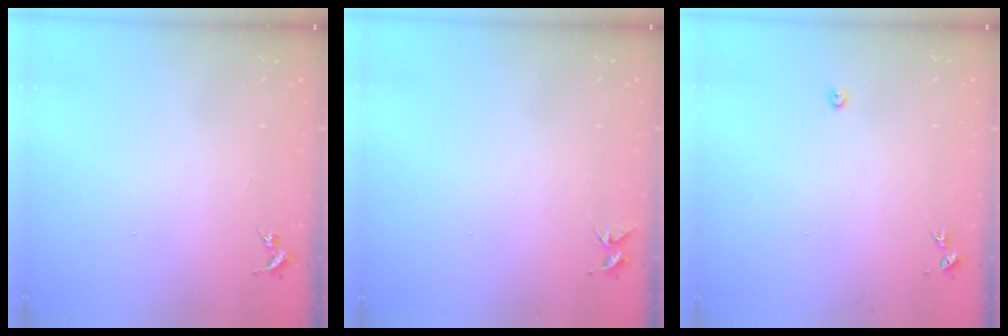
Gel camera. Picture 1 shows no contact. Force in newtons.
{"total": 5.0, "press": 4.9, "slide": 0.5}
{"total": 3.0, "press": 3.0, "slide": 0.4}